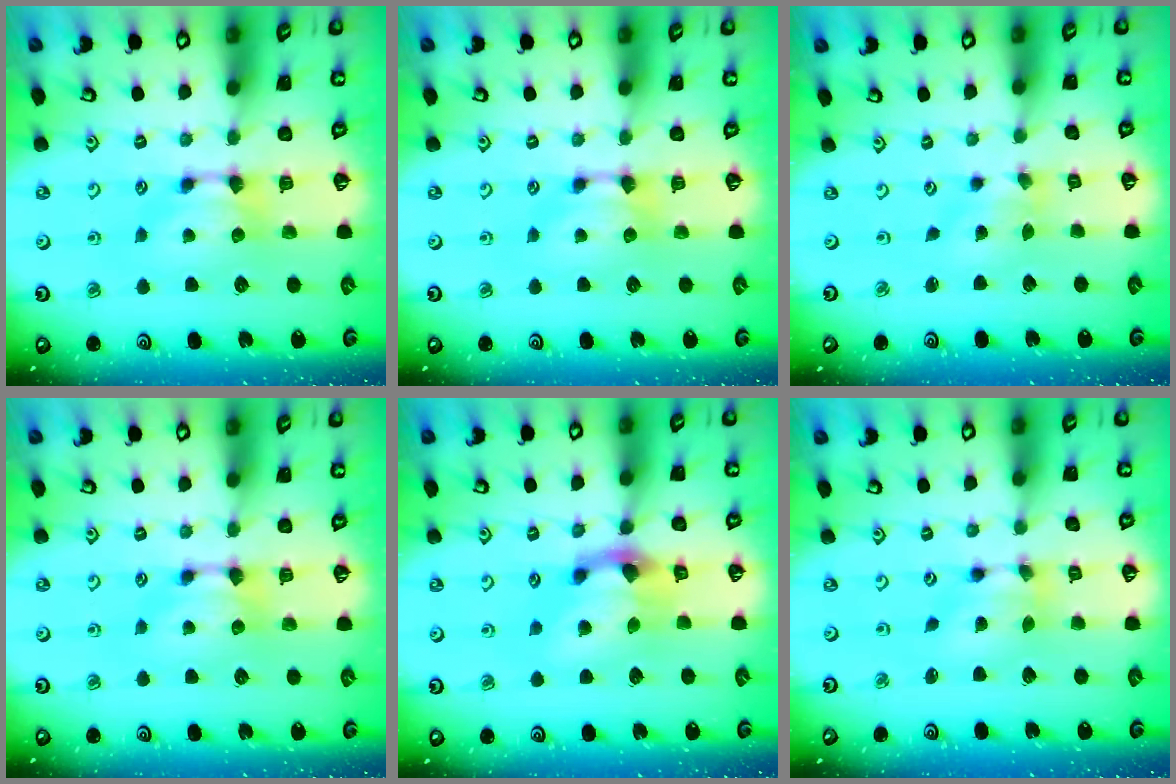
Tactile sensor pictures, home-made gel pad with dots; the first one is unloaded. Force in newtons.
{"total": 0.0}
{"total": 1.2, "press": 0.2, "slide": 1.1}
{"total": 0.0}
{"total": 3.7, "press": 3.0, "slide": 2.1}
{"total": 4.9, "press": 4.4, "slide": 2.1}